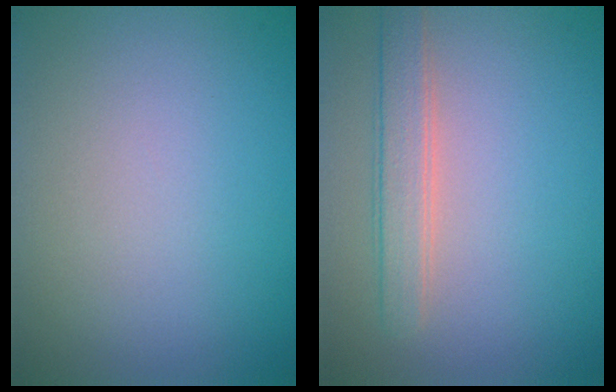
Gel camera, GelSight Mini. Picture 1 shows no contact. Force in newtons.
{"total": 2.7, "press": 2.7, "slide": 0.5}